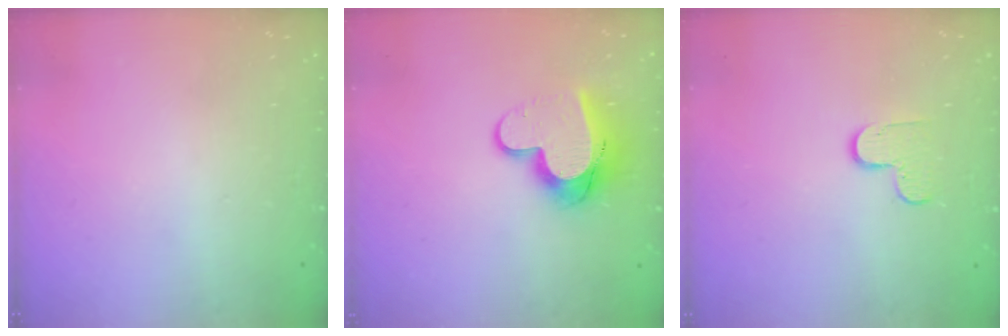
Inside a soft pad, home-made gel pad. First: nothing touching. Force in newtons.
{"total": 11.5, "press": 11.4, "slide": 1.2}
{"total": 5.1, "press": 5.0, "slide": 0.5}